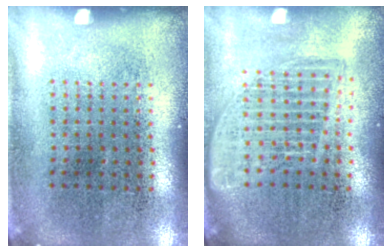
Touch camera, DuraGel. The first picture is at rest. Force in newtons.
{"total": 1.7, "press": 1.5, "slide": 0.8}